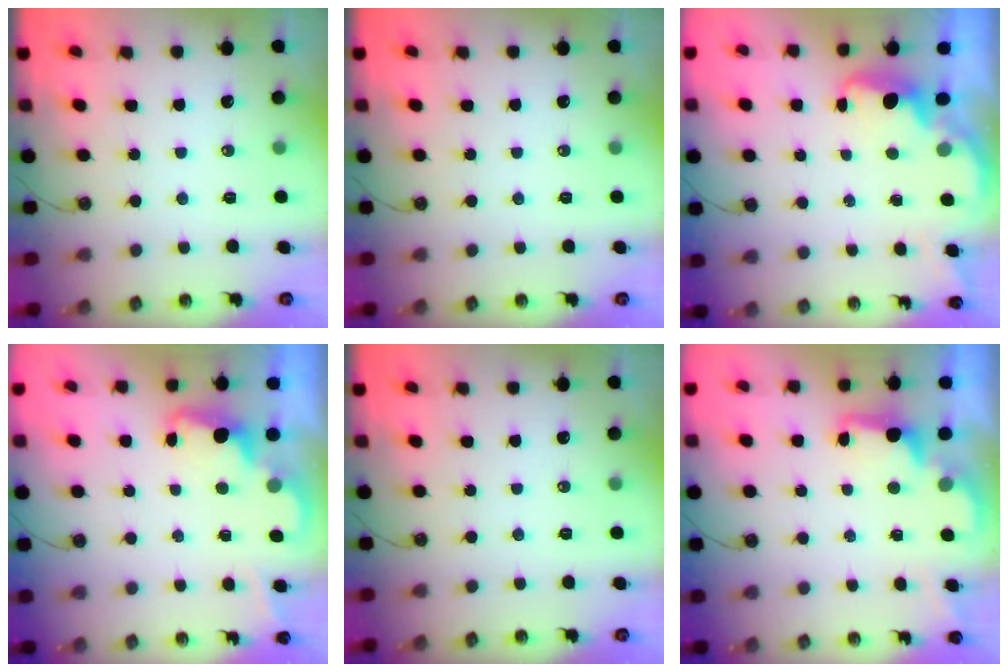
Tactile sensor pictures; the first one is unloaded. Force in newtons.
{"total": 0.0}
{"total": 1.7, "press": 1.6, "slide": 0.6}
{"total": 2.3, "press": 2.2, "slide": 0.5}
{"total": 0.0}
{"total": 3.3, "press": 3.3, "slide": 0.7}